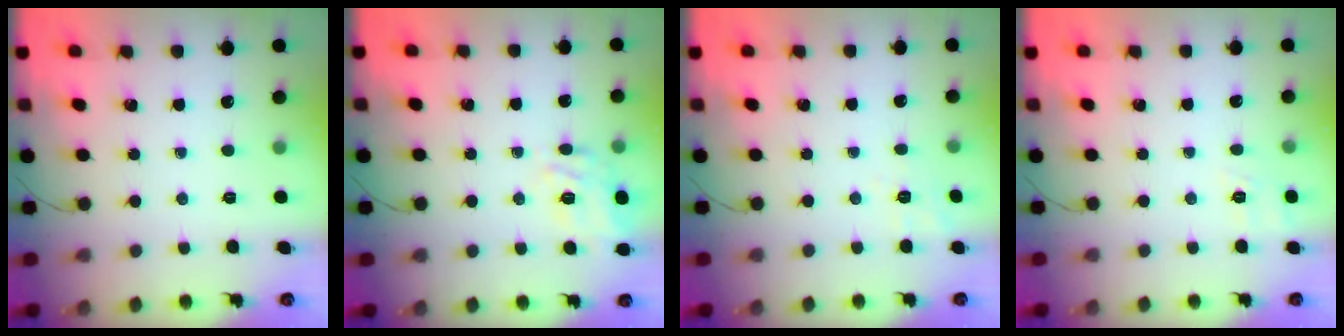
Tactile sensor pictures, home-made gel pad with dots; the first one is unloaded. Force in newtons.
{"total": 7.3, "press": 7.2, "slide": 1.3}
{"total": 3.8, "press": 3.1, "slide": 2.1}
{"total": 8.2, "press": 7.8, "slide": 2.3}